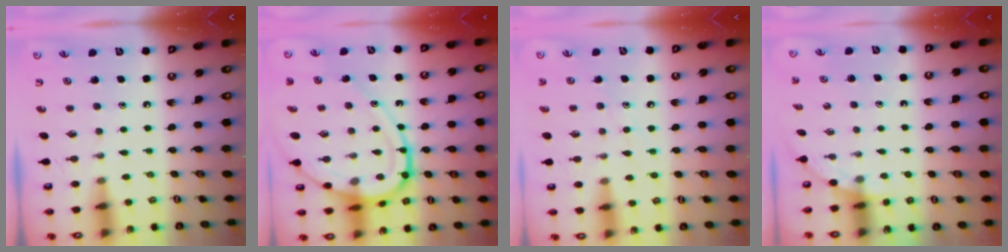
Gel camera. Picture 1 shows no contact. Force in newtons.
{"total": 15.4, "press": 15.4, "slide": 1.5}
{"total": 7.4, "press": 7.4, "slide": 0.6}
{"total": 0.9, "press": 0.9, "slide": 0.2}